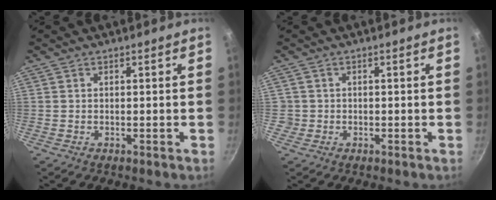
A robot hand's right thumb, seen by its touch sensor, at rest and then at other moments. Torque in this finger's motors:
{"motor_torque": [0.19, 0.00, 0.07, 0.24, 0.00]}